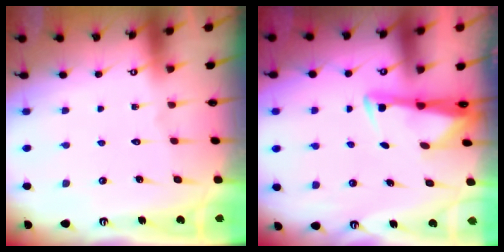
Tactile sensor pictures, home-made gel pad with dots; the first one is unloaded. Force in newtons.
{"total": 3.2, "press": 3.1, "slide": 0.8}